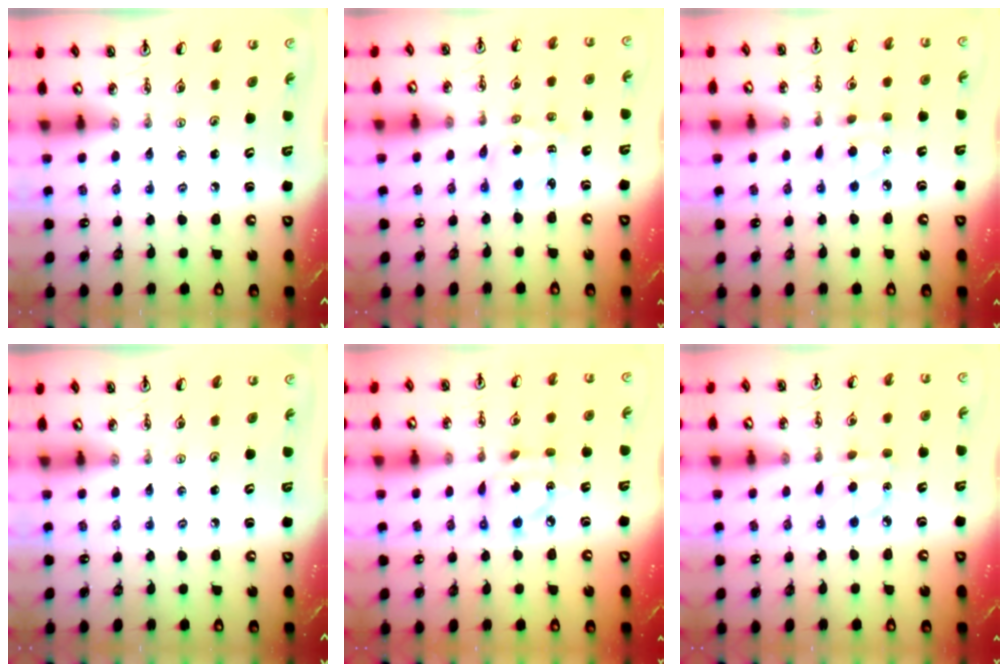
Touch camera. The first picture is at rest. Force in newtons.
{"total": 1.8, "press": 1.6, "slide": 0.6}
{"total": 5.8, "press": 5.8, "slide": 0.6}
{"total": 0.0}
{"total": 8.5, "press": 8.5, "slide": 0.3}
{"total": 6.2, "press": 6.2, "slide": 0.7}